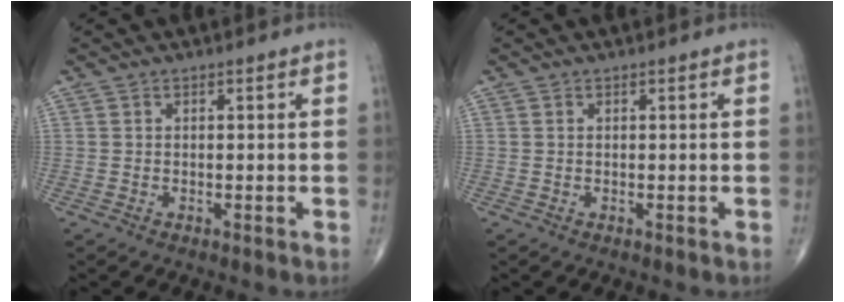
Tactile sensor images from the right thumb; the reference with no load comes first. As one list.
[{"total": 0.0}]